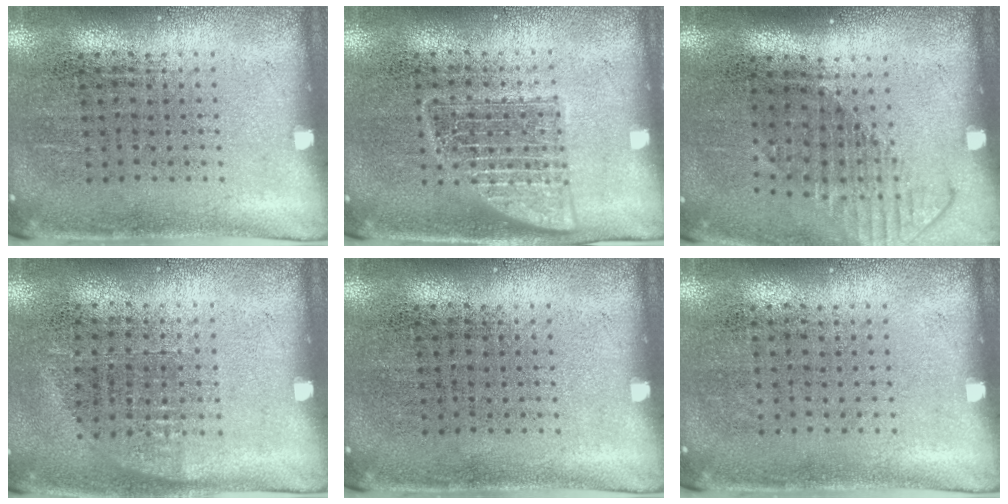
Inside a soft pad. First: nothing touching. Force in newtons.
{"total": 2.5, "press": 2.5, "slide": 0.4}
{"total": 1.6, "press": 1.2, "slide": 1.0}
{"total": 0.6, "press": 0.6, "slide": 0.3}
{"total": 0.0}
{"total": 0.0}